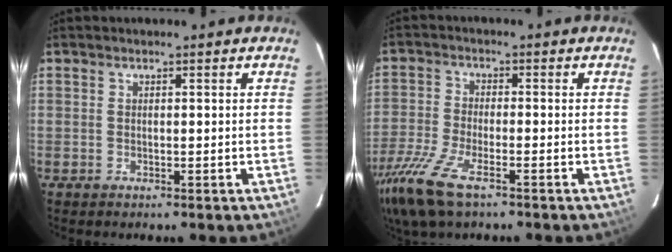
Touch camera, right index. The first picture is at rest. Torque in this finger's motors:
{"motor_torque": [1.16, -0.89, 0.47, 0.08]}